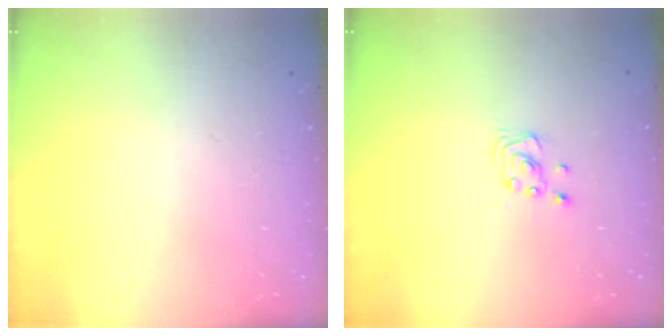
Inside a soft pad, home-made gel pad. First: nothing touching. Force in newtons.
{"total": 2.2, "press": 2.2, "slide": 0.2}